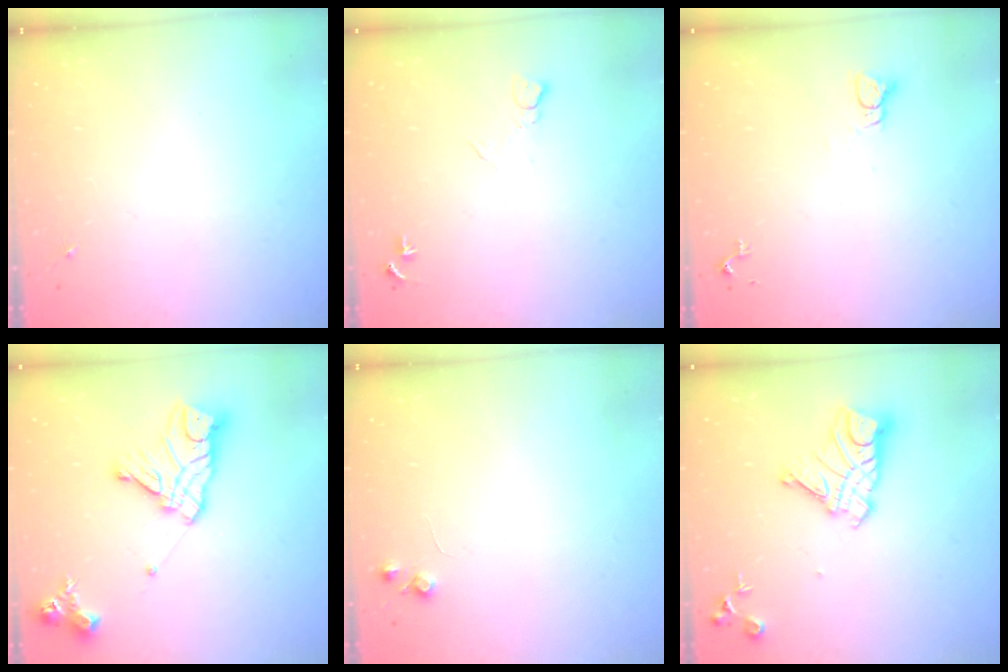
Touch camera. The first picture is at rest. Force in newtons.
{"total": 7.4, "press": 7.3, "slide": 0.9}
{"total": 2.2, "press": 2.2, "slide": 0.1}
{"total": 16.3, "press": 16.2, "slide": 1.4}
{"total": 4.9, "press": 4.8, "slide": 0.8}
{"total": 13.7, "press": 13.6, "slide": 1.2}